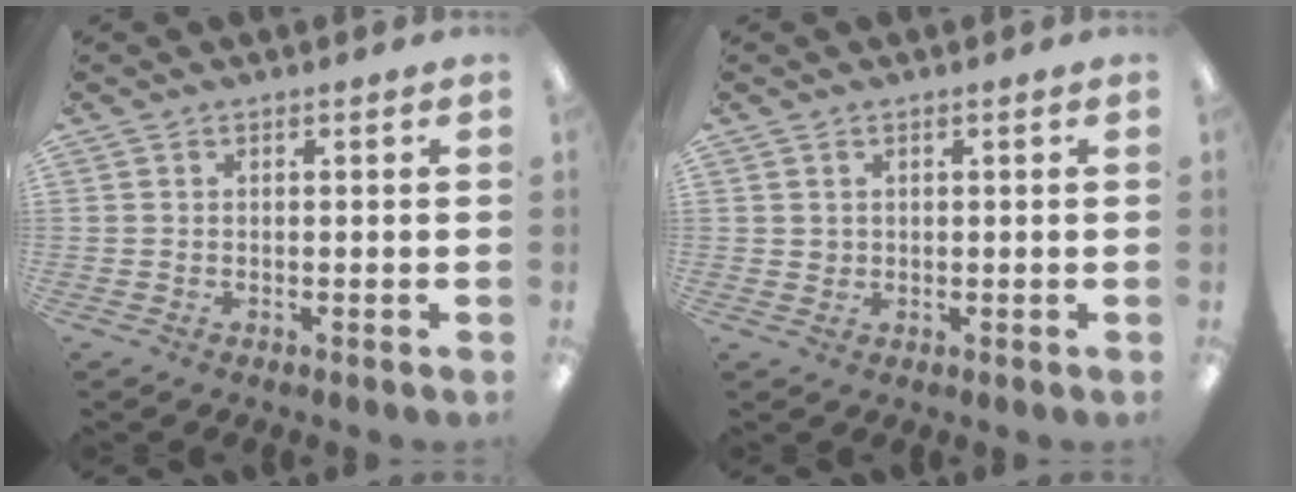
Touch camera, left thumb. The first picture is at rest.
{"total": 1.3, "force": [0.7, 1.1, 0.0], "torque": [-0.003, 0.002, 0.014]}